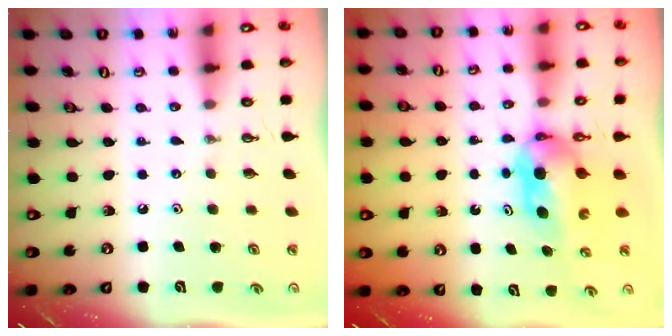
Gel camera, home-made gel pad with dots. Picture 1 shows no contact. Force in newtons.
{"total": 5.6, "press": 5.4, "slide": 1.7}